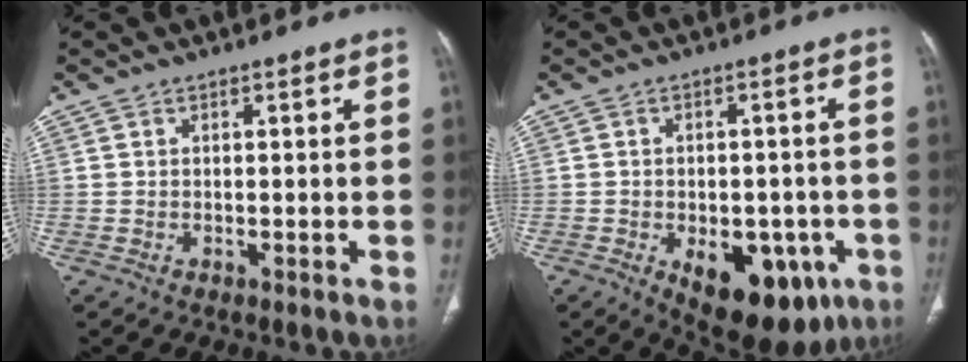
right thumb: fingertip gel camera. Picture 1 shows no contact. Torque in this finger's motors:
{"motor_torque": [1.69, 1.86, 0.69, 0.62, 0.27]}